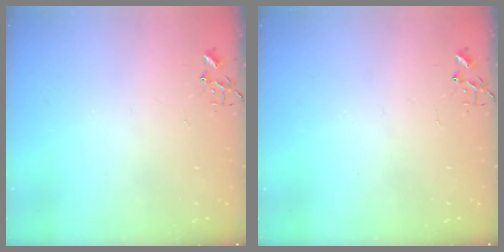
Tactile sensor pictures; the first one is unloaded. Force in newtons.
{"total": 0.0}